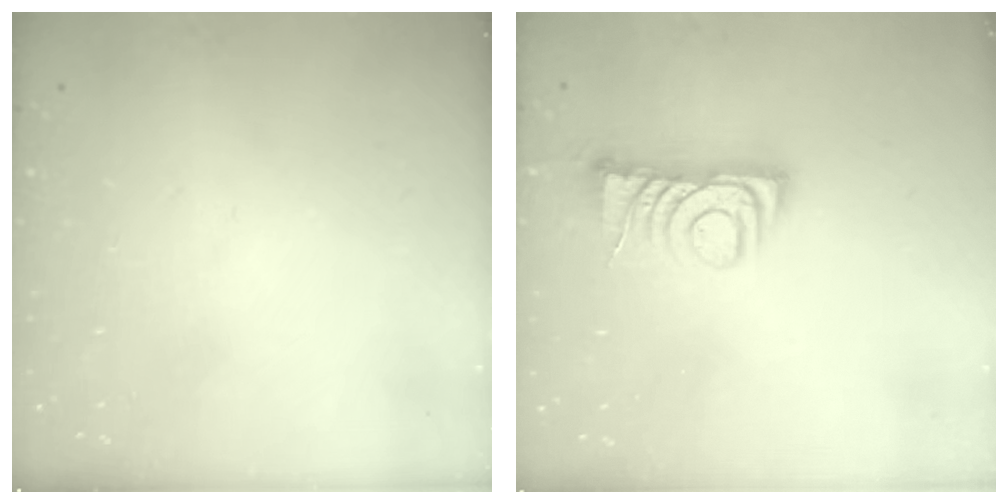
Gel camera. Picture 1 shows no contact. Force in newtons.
{"total": 7.0, "press": 7.0, "slide": 0.7}